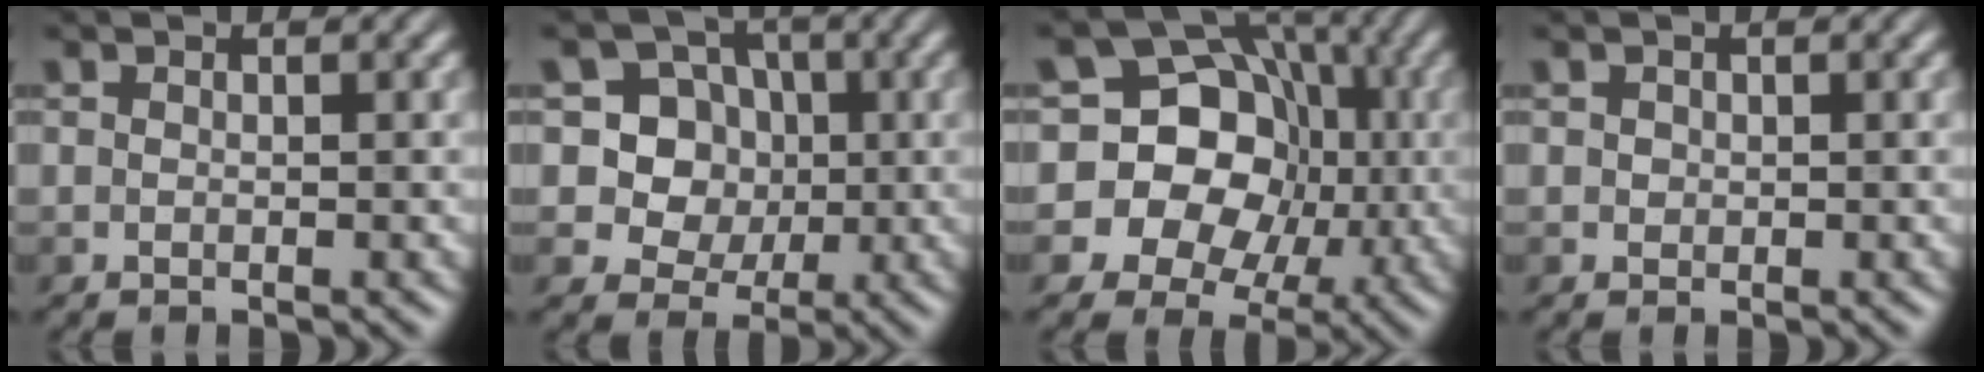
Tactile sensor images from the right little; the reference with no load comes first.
{"total": 7.4, "force": [1.7, 6.8, 2.4], "torque": [-0.053, 0.019, 0.033]}
{"total": 13.5, "force": [0.1, 12.0, 6.2], "torque": [-0.107, 0.035, -0.022]}
{"total": 1.2, "force": [0.6, 0.9, 0.4], "torque": [0.001, 0.006, 0.007]}